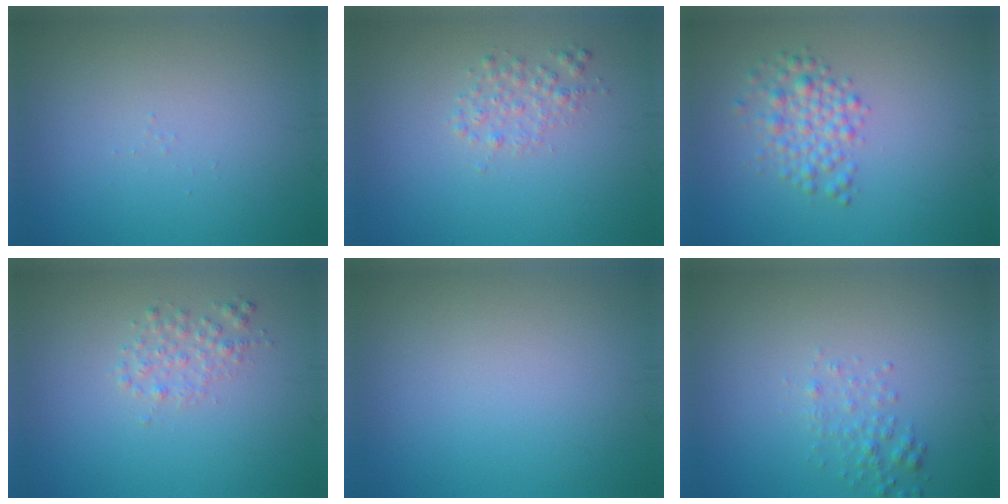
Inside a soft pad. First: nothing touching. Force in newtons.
{"total": 1.6, "press": 1.6, "slide": 0.1}
{"total": 2.9, "press": 2.9, "slide": 0.1}
{"total": 1.6, "press": 1.6, "slide": 0.1}
{"total": 0.0}
{"total": 1.6, "press": 1.5, "slide": 0.2}